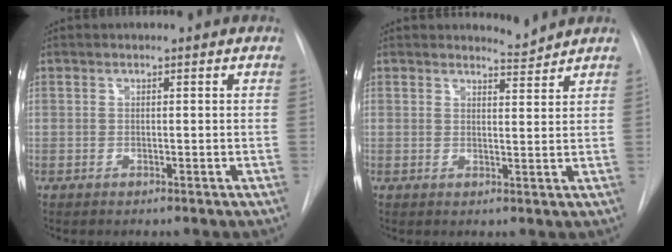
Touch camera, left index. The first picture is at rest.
{"total": 2.2, "force": [2.0, -0.4, -0.5], "torque": [0.002, -0.016, 0.032]}